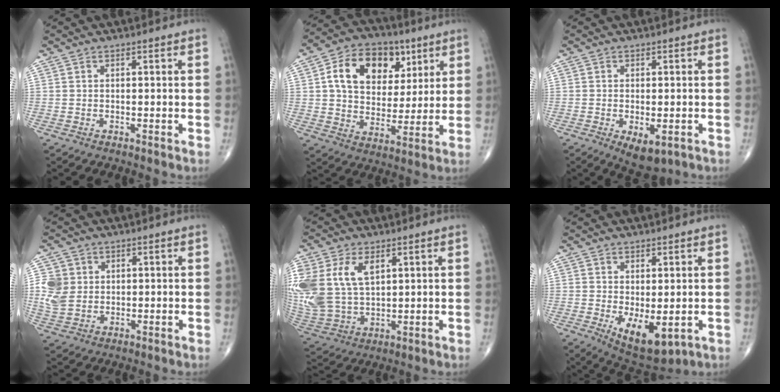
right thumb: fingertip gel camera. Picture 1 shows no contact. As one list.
[{"total": 16.4, "force": [5.7, 11.6, 10.1], "torque": [-0.137, -0.006, 0.095]}, {"total": 5.2, "force": [-2.0, 2.3, 4.2], "torque": [-0.065, -0.006, -0.021]}, {"total": 5.9, "force": [1.2, 5.1, 2.7], "torque": [-0.039, -0.002, 0.029]}, {"total": 18.6, "force": [6.0, 11.9, 13.0], "torque": [-0.307, 0.000, 0.129]}, {"total": 8.9, "force": [-1.8, 4.2, 7.6], "torque": [-0.106, -0.018, -0.010]}]